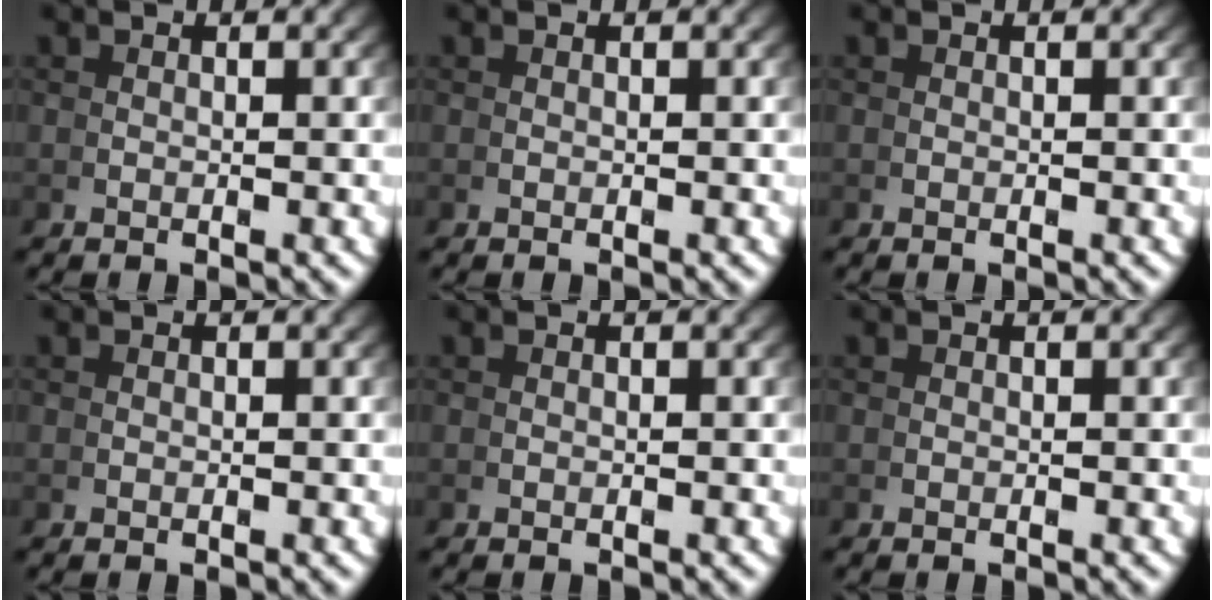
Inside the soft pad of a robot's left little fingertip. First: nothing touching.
{"total": 0.0}
{"total": 0.0}
{"total": 0.0}
{"total": 0.0}
{"total": 0.0}